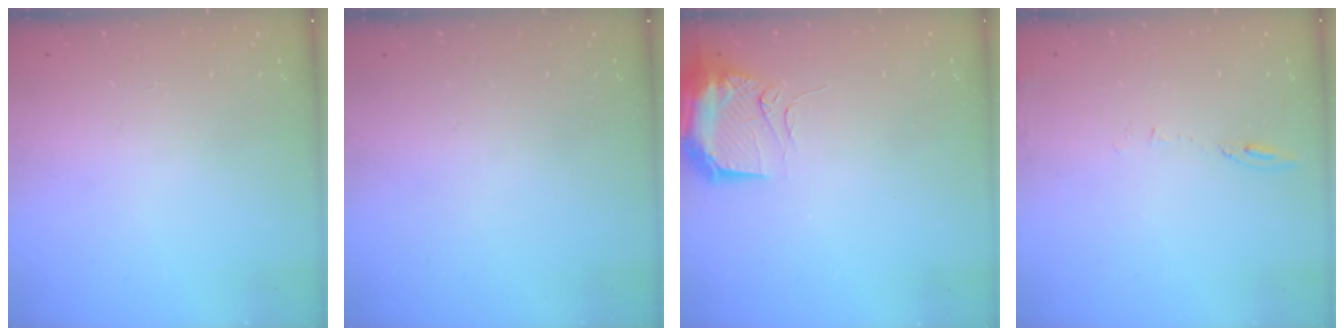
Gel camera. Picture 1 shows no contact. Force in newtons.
{"total": 0.0}
{"total": 14.7, "press": 10.7, "slide": 10.1}
{"total": 6.2, "press": 6.2, "slide": 0.9}